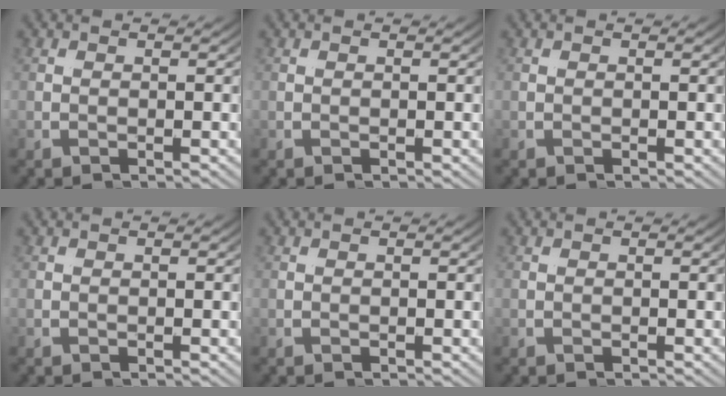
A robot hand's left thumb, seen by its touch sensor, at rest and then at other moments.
{"total": 0.0}
{"total": 0.0}
{"total": 0.0}
{"total": 0.0}
{"total": 0.0}